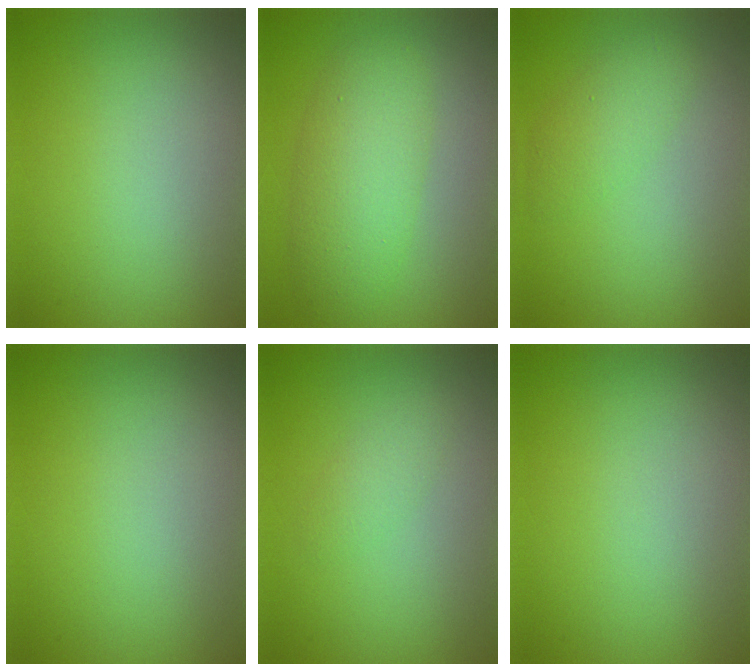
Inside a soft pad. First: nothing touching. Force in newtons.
{"total": 5.1, "press": 5.1, "slide": 0.1}
{"total": 2.1, "press": 2.1, "slide": 0.1}
{"total": 0.0}
{"total": 1.3, "press": 1.3, "slide": 0.0}
{"total": 0.0}